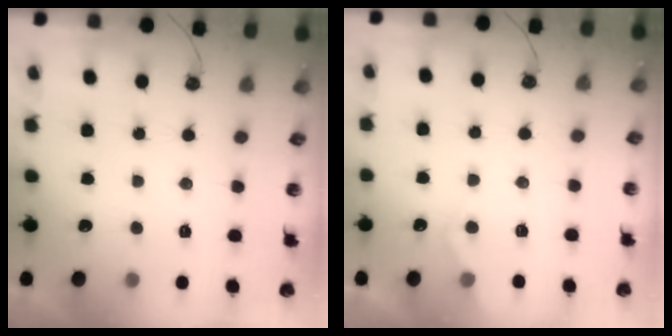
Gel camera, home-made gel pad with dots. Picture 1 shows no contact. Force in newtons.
{"total": 6.5, "press": 6.4, "slide": 0.7}